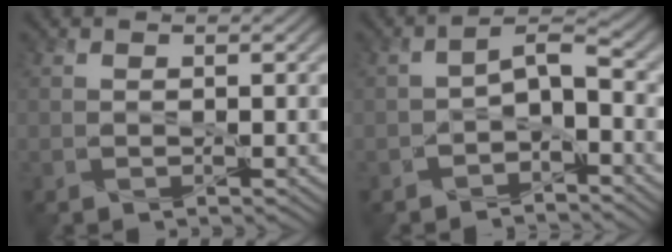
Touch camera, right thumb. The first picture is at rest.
{"total": 4.2, "force": [-2.5, 2.1, 2.5], "torque": [-0.035, 0.005, -0.049]}